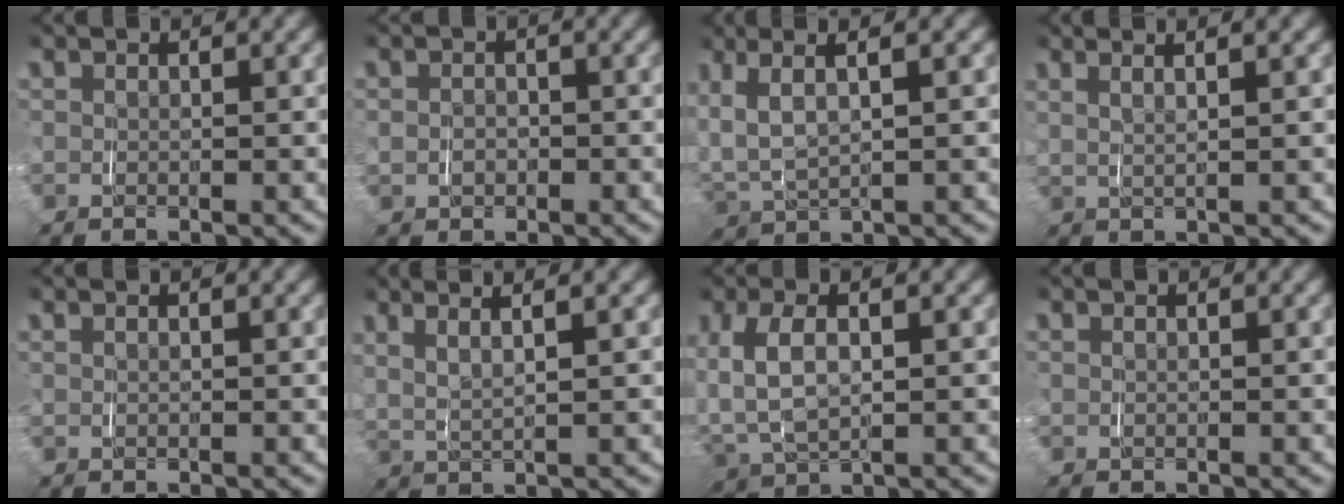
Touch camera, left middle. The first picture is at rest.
{"total": 1.3, "force": [-0.3, 1.1, -0.5], "torque": [0.008, -0.009, -0.003]}
{"total": 3.3, "force": [1.7, 1.9, 2.1], "torque": [-0.043, 0.004, 0.021]}
{"total": 2.9, "force": [2.7, -0.3, 1.2], "torque": [-0.008, 0.020, 0.037]}
{"total": 0.5, "force": [0.2, -0.5, -0.1], "torque": [0.007, 0.003, 0.003]}
{"total": 3.8, "force": [3.1, 0.7, 2.0], "torque": [-0.028, 0.020, 0.038]}
{"total": 1.2, "force": [0.6, 0.6, 0.8], "torque": [-0.030, -0.006, 0.013]}
{"total": 0.0}